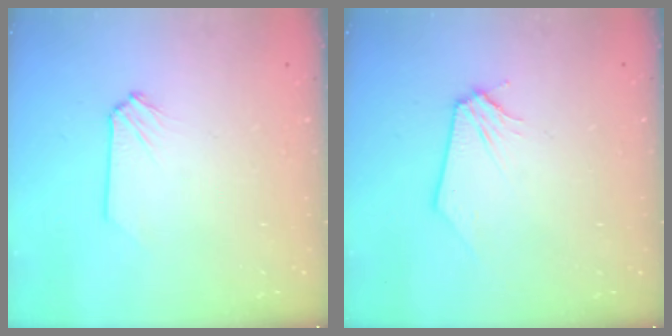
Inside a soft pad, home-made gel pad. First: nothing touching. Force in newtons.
{"total": 0.0}